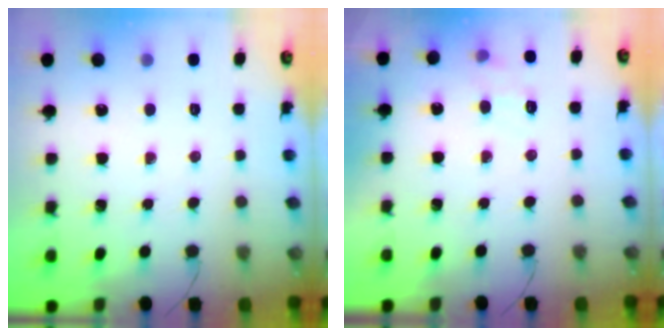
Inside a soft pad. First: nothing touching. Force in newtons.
{"total": 6.1, "press": 5.6, "slide": 2.3}